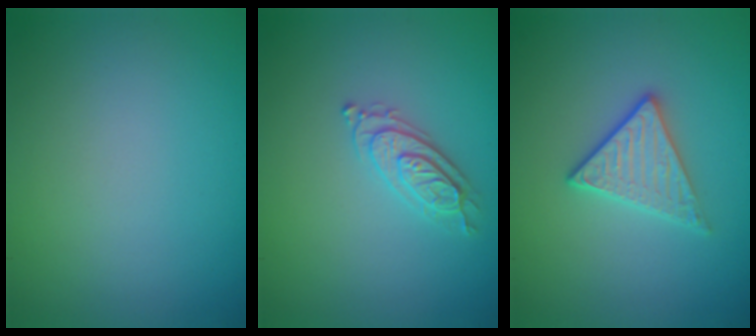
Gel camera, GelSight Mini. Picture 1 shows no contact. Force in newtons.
{"total": 2.2, "press": 2.2, "slide": 0.4}
{"total": 2.8, "press": 2.6, "slide": 1.1}